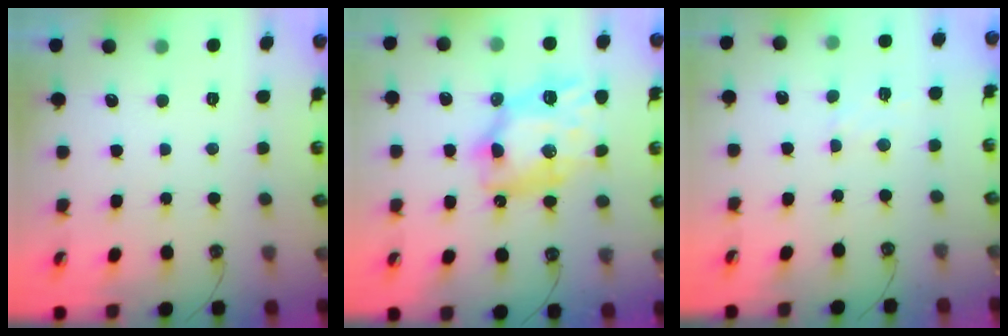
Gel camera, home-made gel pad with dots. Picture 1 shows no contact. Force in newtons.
{"total": 12.5, "press": 12.4, "slide": 1.4}
{"total": 5.0, "press": 4.9, "slide": 0.7}